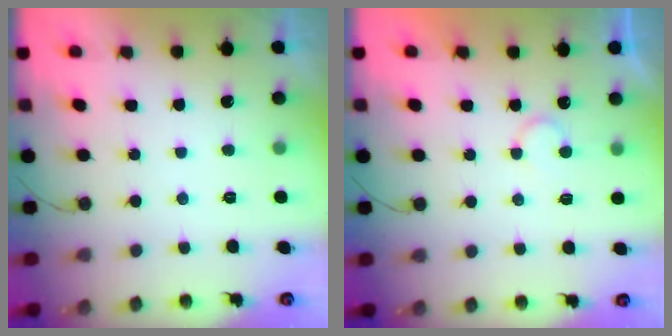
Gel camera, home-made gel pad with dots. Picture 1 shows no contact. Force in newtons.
{"total": 5.1, "press": 5.1, "slide": 0.4}